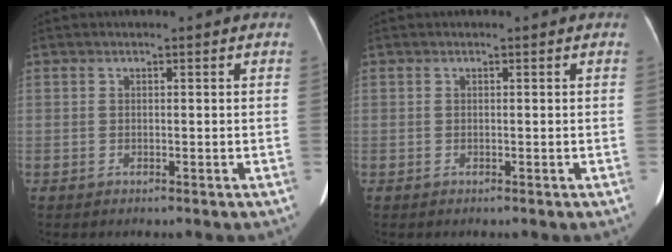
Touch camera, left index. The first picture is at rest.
{"total": 0.0}